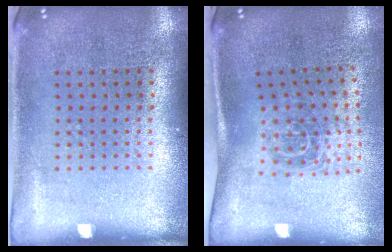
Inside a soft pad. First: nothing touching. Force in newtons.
{"total": 1.8, "press": 1.2, "slide": 1.3}